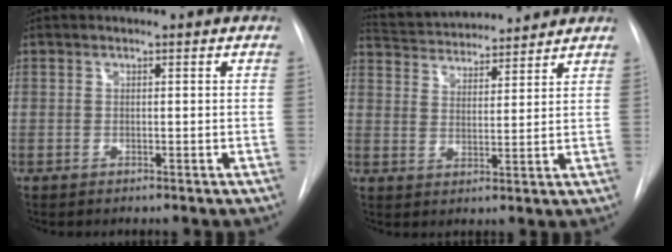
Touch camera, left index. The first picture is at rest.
{"total": 13.1, "force": [12.4, 2.1, 3.8], "torque": [-0.067, 0.022, 0.198]}